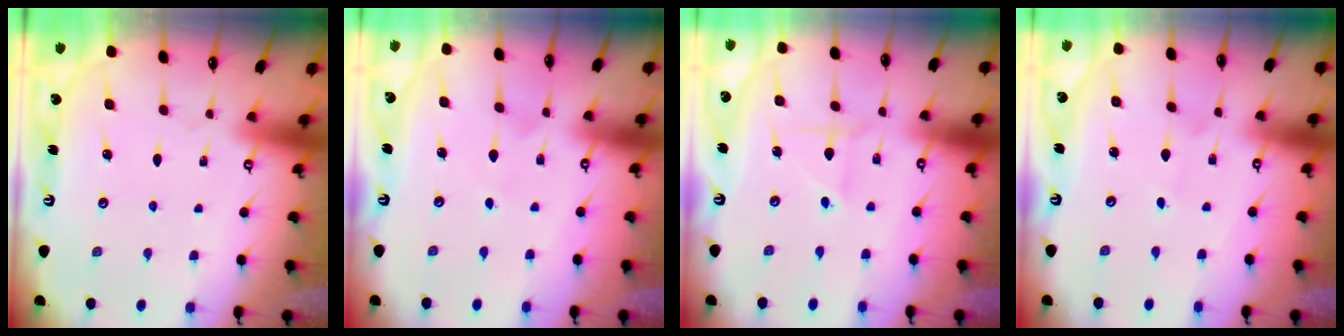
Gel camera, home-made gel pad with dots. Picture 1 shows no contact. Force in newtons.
{"total": 3.0, "press": 3.0, "slide": 0.3}
{"total": 2.3, "press": 2.3, "slide": 0.1}
{"total": 1.1, "press": 1.1, "slide": 0.1}